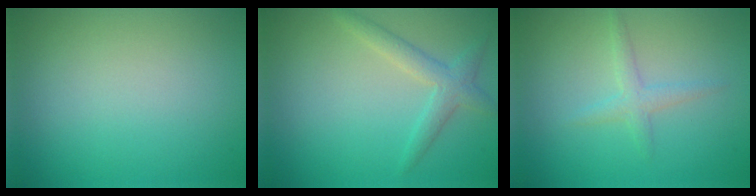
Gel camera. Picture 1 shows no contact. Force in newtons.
{"total": 2.4, "press": 2.4, "slide": 0.2}
{"total": 1.6, "press": 1.6, "slide": 0.1}